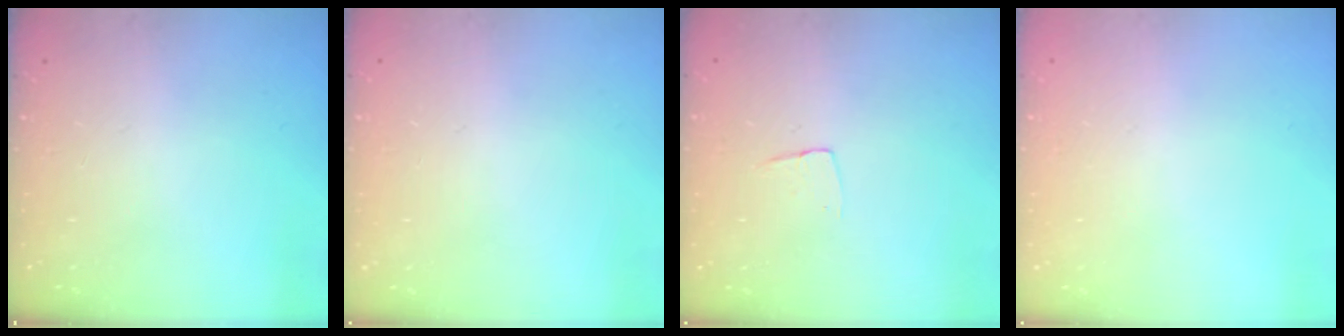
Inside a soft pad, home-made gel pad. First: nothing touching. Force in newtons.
{"total": 0.0}
{"total": 3.4, "press": 3.4, "slide": 0.2}
{"total": 0.0}